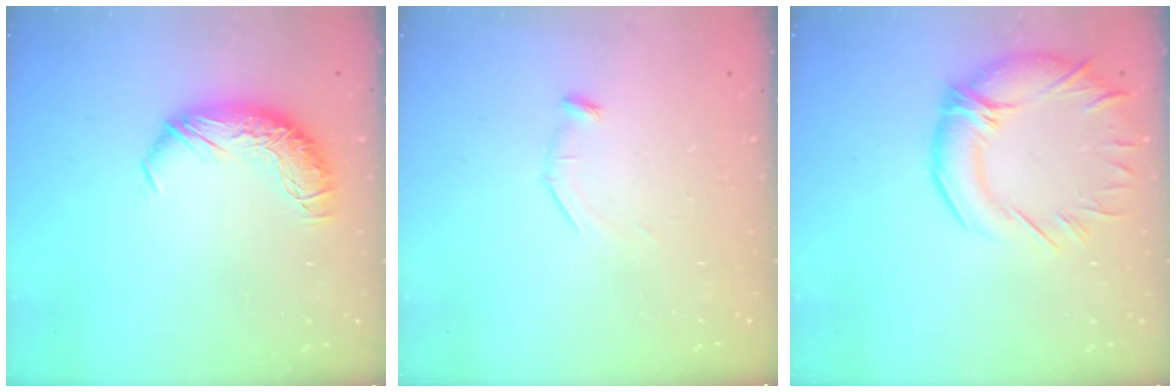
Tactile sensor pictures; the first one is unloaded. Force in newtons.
{"total": 7.4, "press": 7.4, "slide": 0.8}
{"total": 6.3, "press": 5.4, "slide": 3.3}